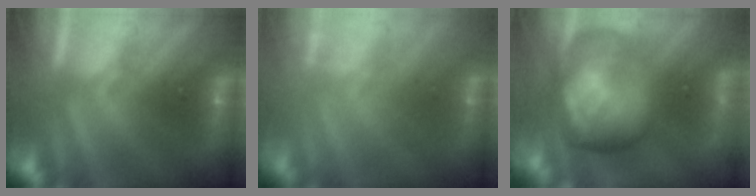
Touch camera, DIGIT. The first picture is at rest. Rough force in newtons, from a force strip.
{"total": 1.2}
{"total": 7.7}